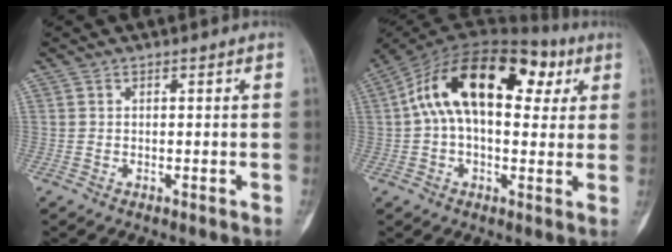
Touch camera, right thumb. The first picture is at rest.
{"total": 20.9, "force": [5.6, 11.8, 16.3], "torque": [-0.257, 0.041, 0.080]}